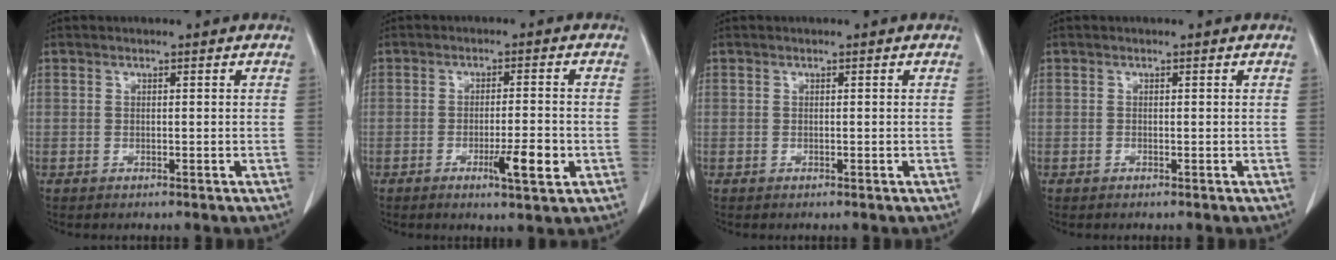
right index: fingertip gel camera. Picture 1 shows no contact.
{"total": 5.9, "force": [-2.2, 0.7, 5.4], "torque": [-0.086, -0.005, -0.031]}
{"total": 0.0}
{"total": 0.0}